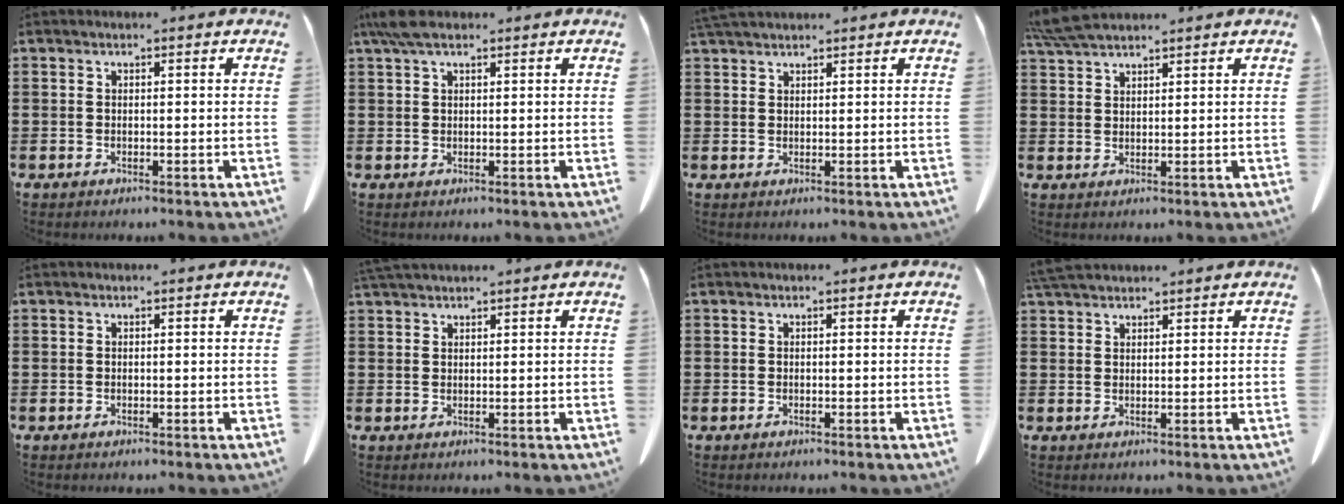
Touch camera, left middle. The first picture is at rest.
{"total": 3.7, "force": [2.3, 1.1, 2.7], "torque": [-0.060, 0.003, 0.043]}
{"total": 2.3, "force": [2.2, 0.3, 0.7], "torque": [-0.020, -0.001, 0.044]}
{"total": 4.9, "force": [4.3, 0.7, 2.2], "torque": [-0.057, -0.007, 0.084]}
{"total": 0.0}
{"total": 1.9, "force": [1.8, 0.2, 0.6], "torque": [-0.017, 0.000, 0.037]}
{"total": 0.0}
{"total": 3.4, "force": [3.1, 0.7, 1.2], "torque": [-0.032, -0.002, 0.062]}